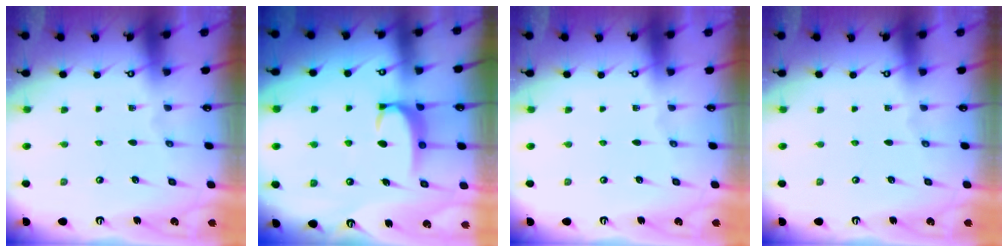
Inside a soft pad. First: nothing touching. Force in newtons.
{"total": 3.4, "press": 3.3, "slide": 0.4}
{"total": 0.0}
{"total": 0.0}